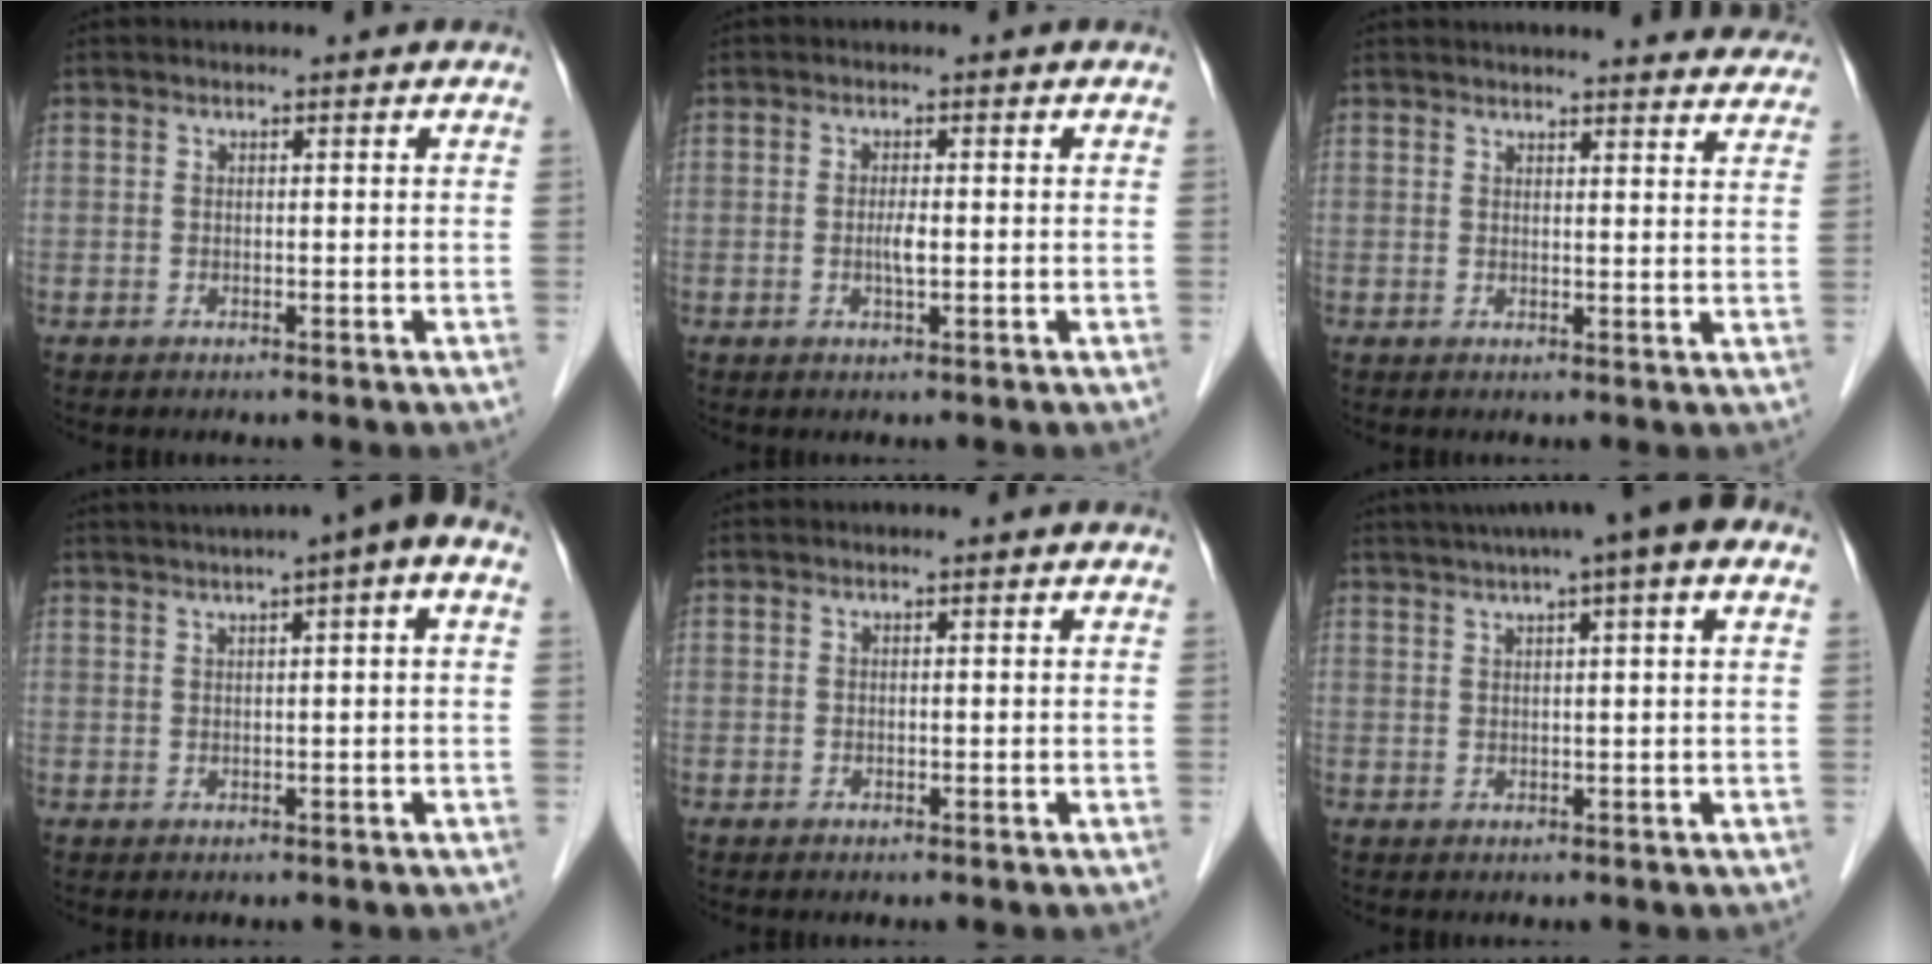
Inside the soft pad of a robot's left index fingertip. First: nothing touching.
{"total": 1.8, "force": [-0.2, 0.2, 1.7], "torque": [-0.035, -0.001, -0.005]}
{"total": 19.2, "force": [18.5, 2.5, 4.6], "torque": [-0.046, -0.028, 0.203]}
{"total": 6.9, "force": [3.4, 0.1, 6.0], "torque": [-0.086, 0.033, 0.048]}
{"total": 0.0}
{"total": 9.4, "force": [5.8, 0.4, 7.5], "torque": [-0.117, 0.038, 0.077]}